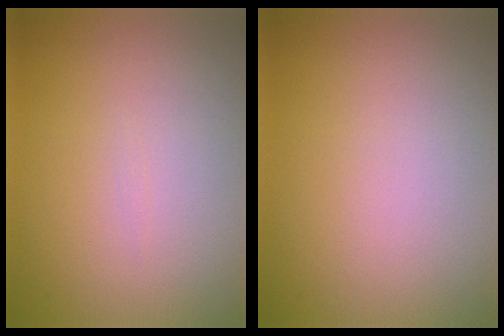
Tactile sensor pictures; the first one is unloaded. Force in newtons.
{"total": 0.0}